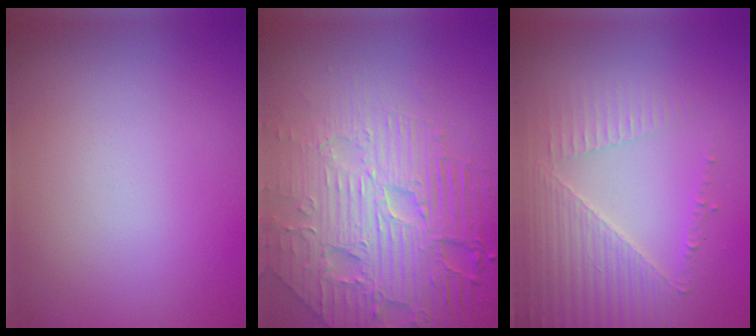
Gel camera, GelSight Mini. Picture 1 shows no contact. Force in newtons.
{"total": 8.7, "press": 6.2, "slide": 6.1}
{"total": 3.8, "press": 3.7, "slide": 0.6}